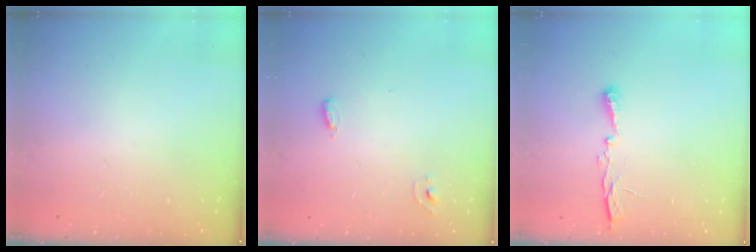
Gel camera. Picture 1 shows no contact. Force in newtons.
{"total": 3.5, "press": 3.2, "slide": 1.4}
{"total": 5.2, "press": 5.1, "slide": 0.8}